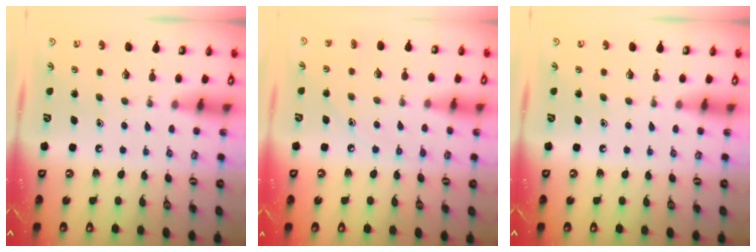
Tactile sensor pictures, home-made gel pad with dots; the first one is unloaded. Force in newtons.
{"total": 5.4, "press": 5.3, "slide": 0.6}
{"total": 0.0}